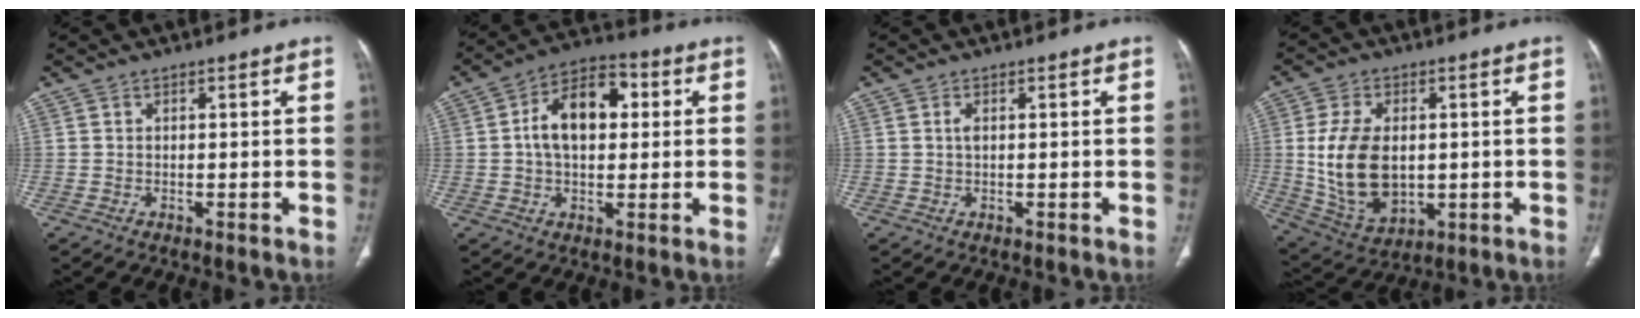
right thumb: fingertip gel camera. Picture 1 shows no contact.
{"total": 12.4, "force": [1.8, 7.7, 9.6], "torque": [-0.143, 0.023, 0.021]}
{"total": 1.0, "force": [0.3, 0.4, 0.9], "torque": [-0.021, 0.004, 0.005]}
{"total": 14.7, "force": [0.4, 9.4, 11.3], "torque": [-0.202, -0.010, 0.027]}